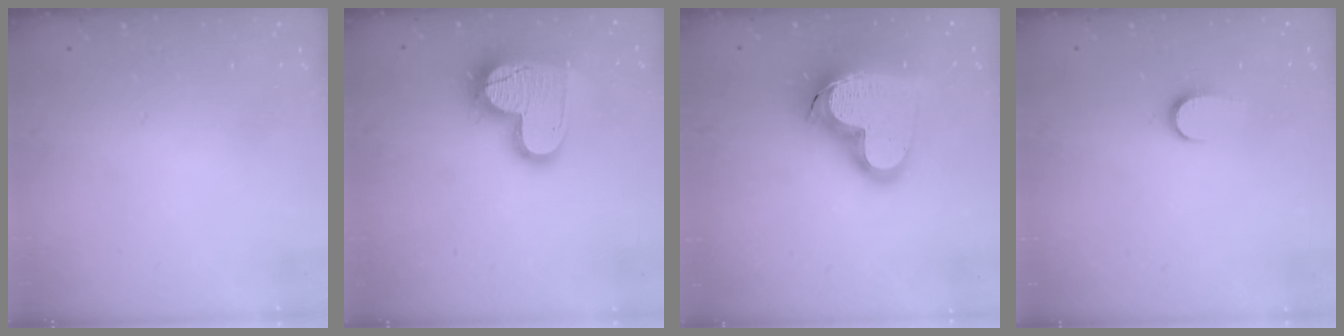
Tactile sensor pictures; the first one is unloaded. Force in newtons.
{"total": 17.4, "press": 17.3, "slide": 1.3}
{"total": 23.0, "press": 22.9, "slide": 2.3}
{"total": 5.7, "press": 5.7, "slide": 0.6}